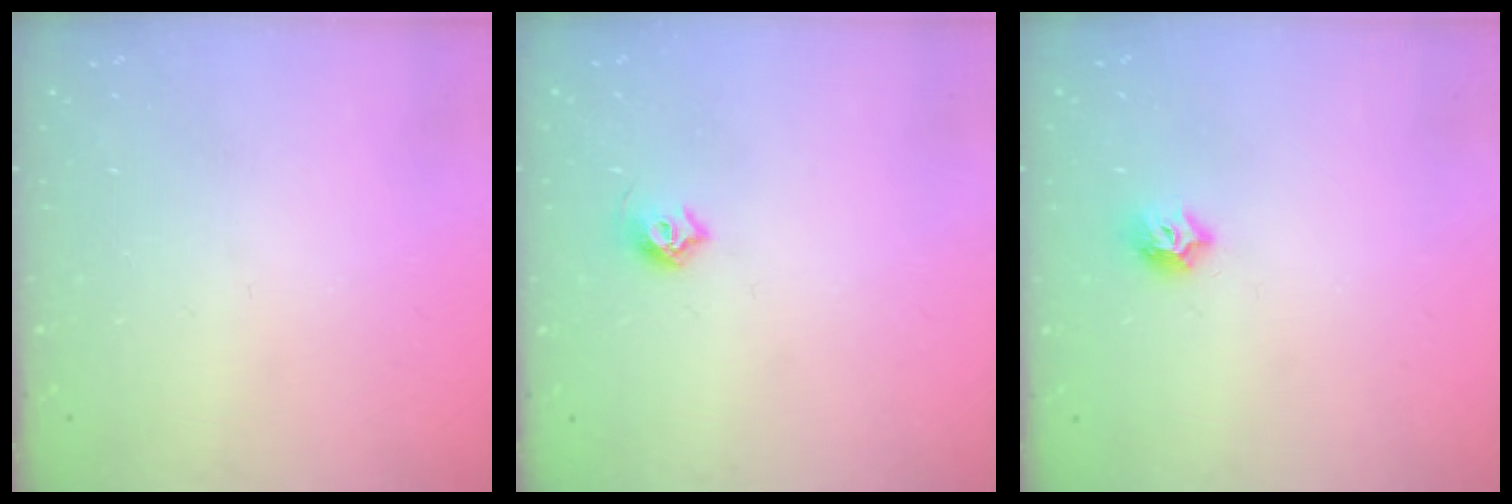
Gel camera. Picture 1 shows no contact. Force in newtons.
{"total": 5.5, "press": 5.3, "slide": 1.2}
{"total": 6.7, "press": 6.6, "slide": 1.1}